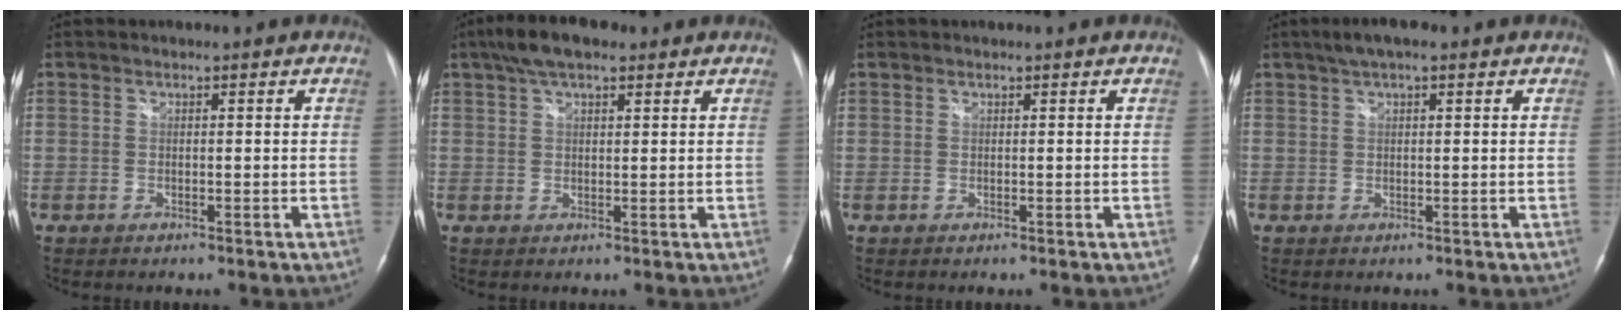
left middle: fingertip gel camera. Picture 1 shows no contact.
{"total": 6.9, "force": [4.7, 2.5, 4.5], "torque": [-0.086, 0.025, 0.079]}
{"total": 0.0}
{"total": 4.5, "force": [2.9, 1.1, 3.2], "torque": [-0.060, 0.025, 0.047]}